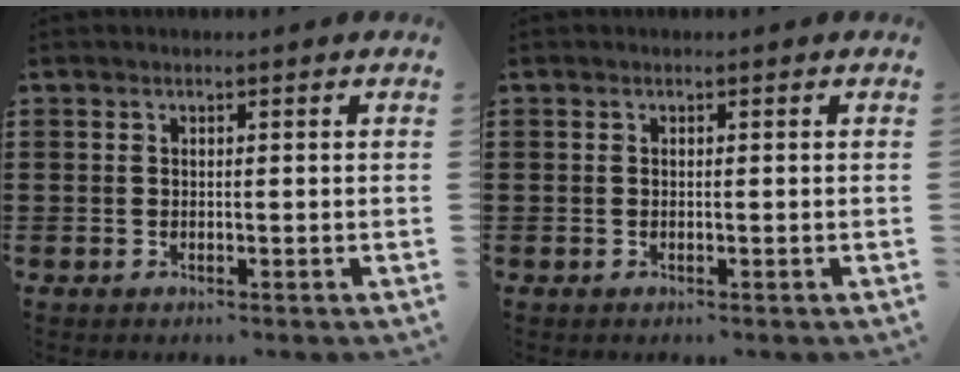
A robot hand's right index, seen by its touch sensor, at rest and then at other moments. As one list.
[{"total": 0.0}]